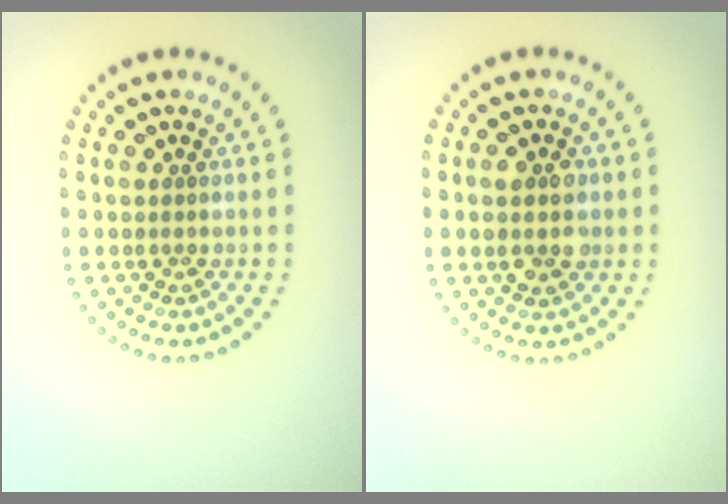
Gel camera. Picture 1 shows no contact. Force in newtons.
{"total": 2.9, "press": 2.8, "slide": 0.3}